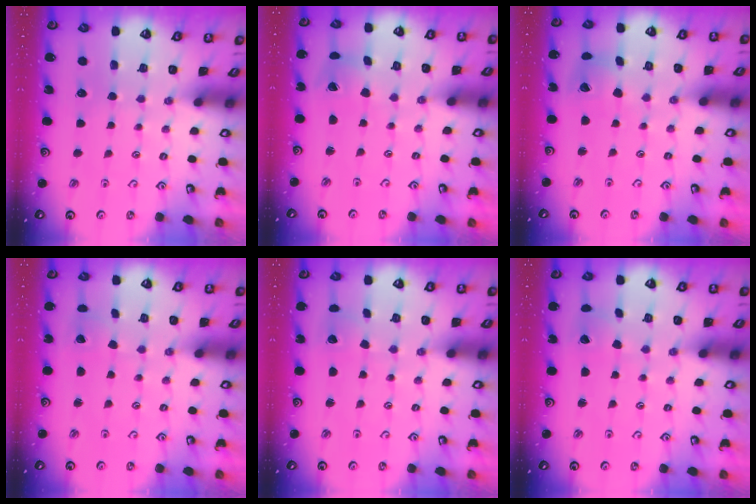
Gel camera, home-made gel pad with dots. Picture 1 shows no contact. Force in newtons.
{"total": 2.2, "press": 2.2, "slide": 0.4}
{"total": 8.1, "press": 8.1, "slide": 1.0}
{"total": 2.6, "press": 2.6, "slide": 0.2}
{"total": 2.0, "press": 2.0, "slide": 0.1}
{"total": 1.9, "press": 1.8, "slide": 0.3}